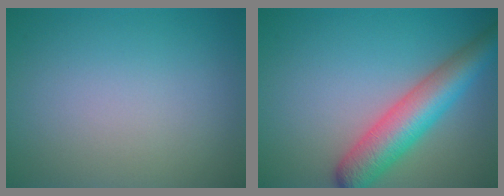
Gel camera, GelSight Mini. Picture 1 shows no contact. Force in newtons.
{"total": 6.6, "press": 6.6, "slide": 0.2}